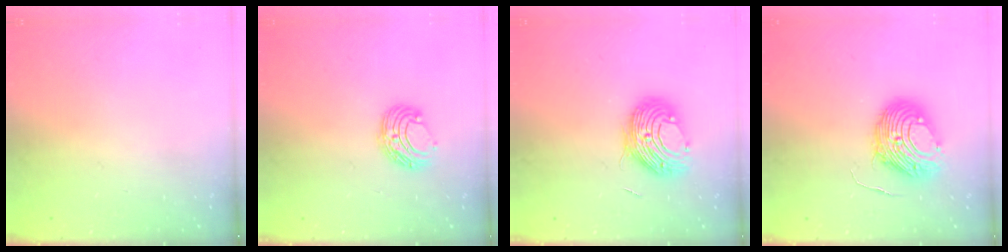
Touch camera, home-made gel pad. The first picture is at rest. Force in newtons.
{"total": 7.6, "press": 7.6, "slide": 0.6}
{"total": 11.0, "press": 10.9, "slide": 1.1}
{"total": 10.6, "press": 10.6, "slide": 0.8}